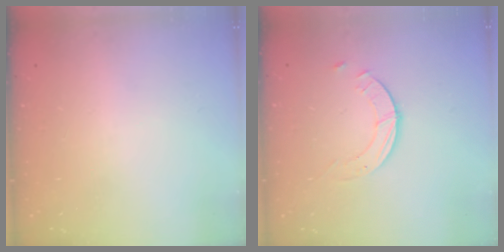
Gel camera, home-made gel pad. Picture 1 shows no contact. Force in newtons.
{"total": 2.3, "press": 2.3, "slide": 0.3}